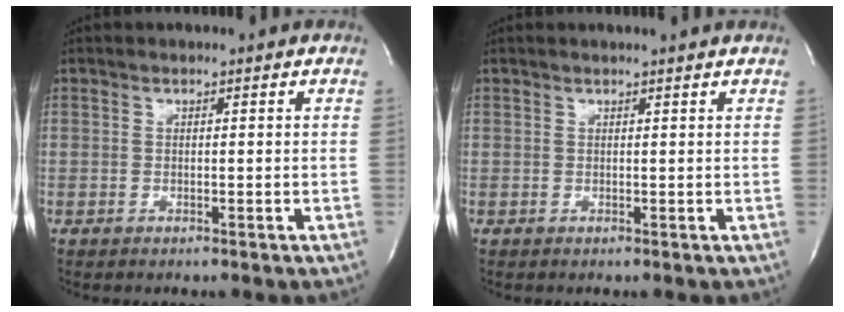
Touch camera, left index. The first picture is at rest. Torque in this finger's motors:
{"motor_torque": [0.20, -0.52, -0.05, 0.01]}